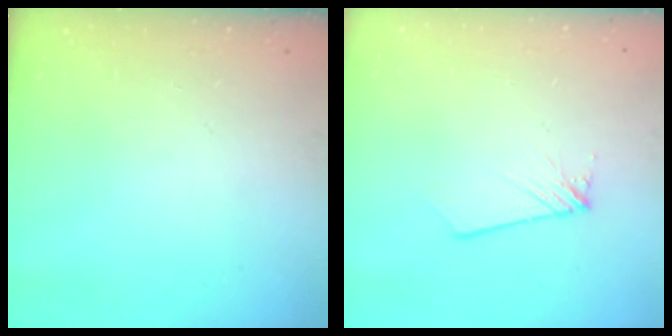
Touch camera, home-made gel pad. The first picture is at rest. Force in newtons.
{"total": 1.7, "press": 1.7, "slide": 0.1}